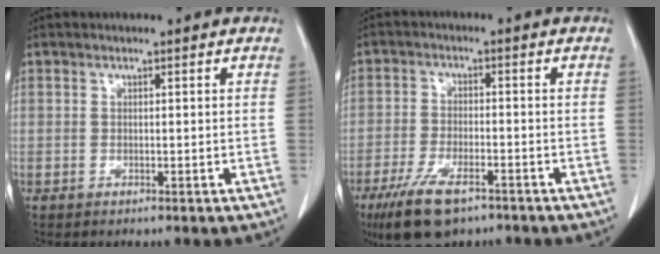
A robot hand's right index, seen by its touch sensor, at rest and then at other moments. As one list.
[{"total": 9.3, "force": [-6.2, 3.1, 6.3], "torque": [-0.125, -0.018, -0.105]}]